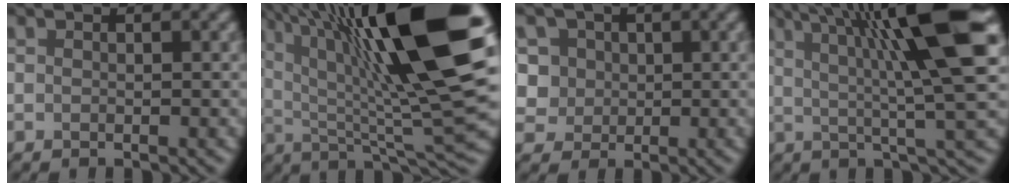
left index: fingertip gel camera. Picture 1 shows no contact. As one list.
[{"total": 17.1, "force": [6.4, 3.8, 15.4], "torque": [-0.243, 0.010, 0.119]}, {"total": 4.1, "force": [0.8, 3.9, 1.0], "torque": [-0.015, 0.006, 0.013]}, {"total": 11.9, "force": [3.4, 1.8, 11.3], "torque": [-0.159, 0.009, 0.055]}]